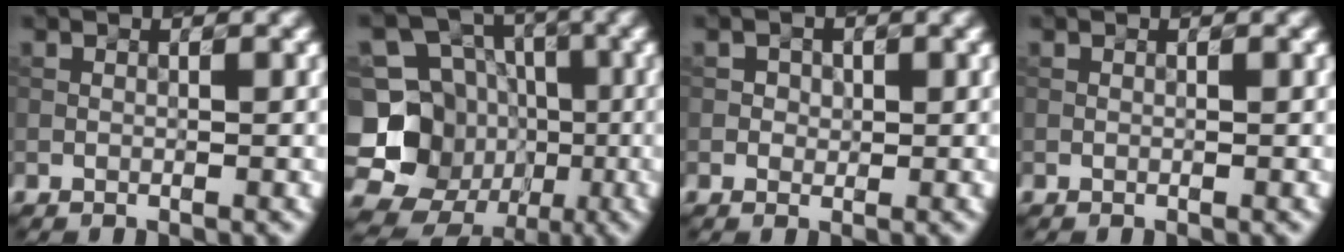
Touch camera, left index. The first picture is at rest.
{"total": 14.0, "force": [-4.0, 12.7, 4.1], "torque": [-0.121, 0.000, -0.060]}
{"total": 1.3, "force": [0.3, 1.1, 0.5], "torque": [-0.004, 0.002, 0.010]}
{"total": 0.0}